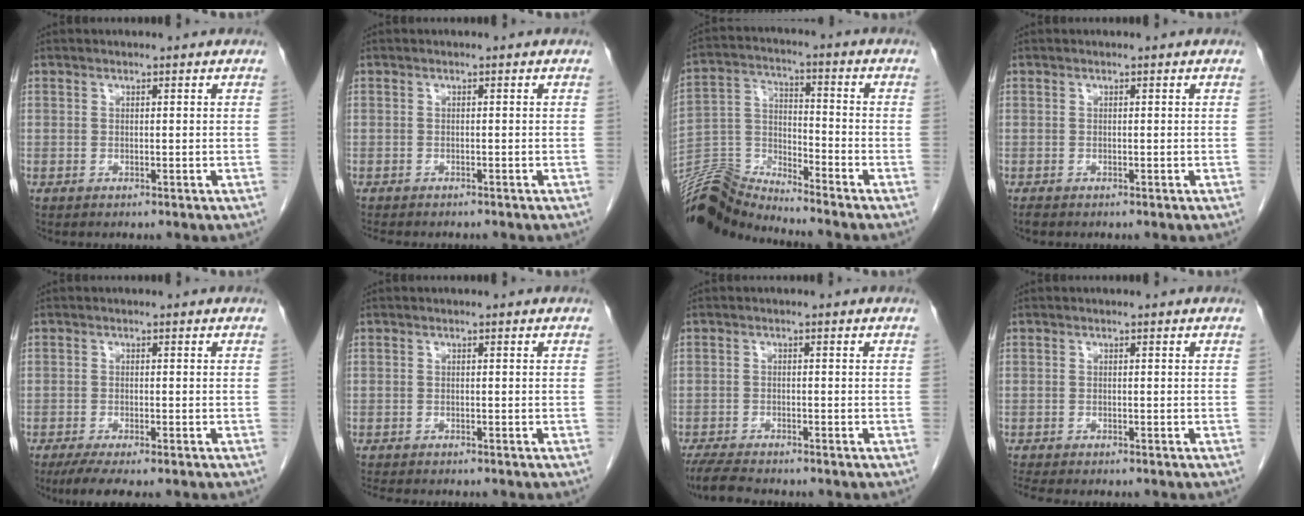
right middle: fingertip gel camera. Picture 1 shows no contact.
{"total": 5.5, "force": [-4.8, 1.5, 2.2], "torque": [-0.031, -0.008, -0.064]}
{"total": 9.5, "force": [-9.5, -0.7, 0.0], "torque": [-0.014, 0.031, -0.184]}
{"total": 0.7, "force": [-0.6, 0.2, 0.3], "torque": [-0.014, -0.003, -0.010]}
{"total": 5.8, "force": [-4.5, 0.8, 3.6], "torque": [-0.056, -0.014, -0.069]}
{"total": 6.0, "force": [-5.3, 1.3, 2.5], "torque": [-0.035, -0.009, -0.077]}
{"total": 5.4, "force": [-4.9, 0.6, 2.2], "torque": [-0.042, -0.020, -0.085]}
{"total": 6.2, "force": [-5.4, 1.3, 2.8], "torque": [-0.038, -0.009, -0.080]}